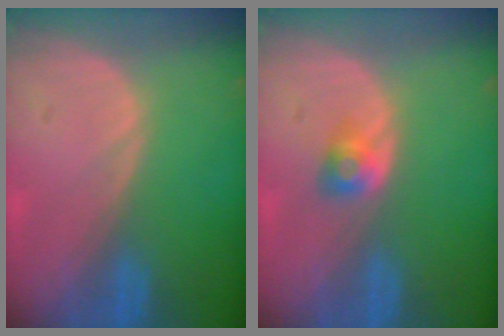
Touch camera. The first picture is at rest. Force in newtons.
{"total": 2.7, "press": 2.4, "slide": 1.2}